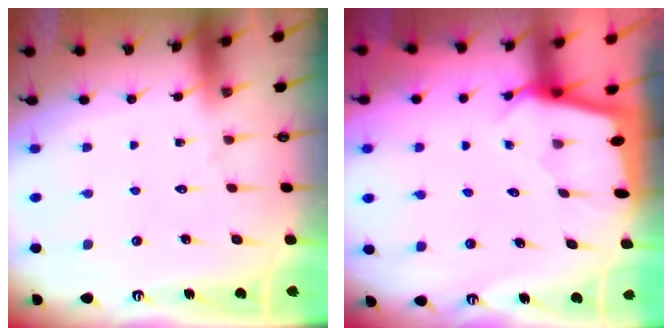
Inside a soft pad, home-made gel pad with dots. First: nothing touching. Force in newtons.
{"total": 2.1, "press": 2.1, "slide": 0.2}